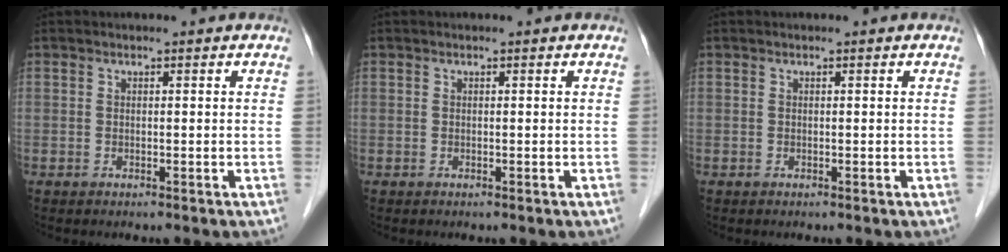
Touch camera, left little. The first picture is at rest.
{"total": 0.0}
{"total": 0.0}